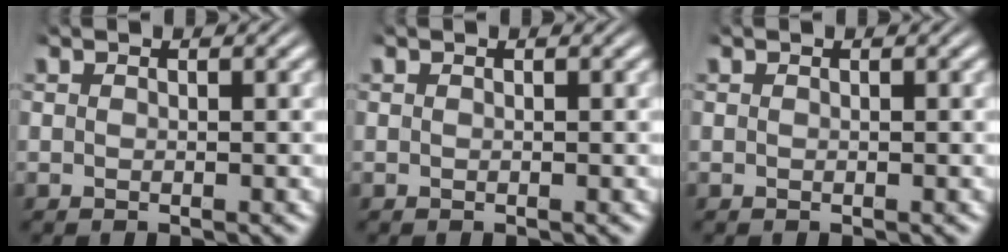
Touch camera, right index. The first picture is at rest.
{"total": 0.0}
{"total": 0.0}